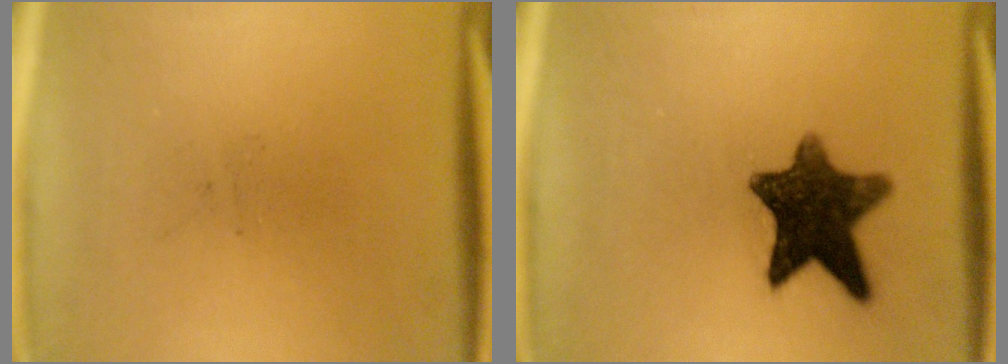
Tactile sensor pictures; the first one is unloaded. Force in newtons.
{"total": 11.2}